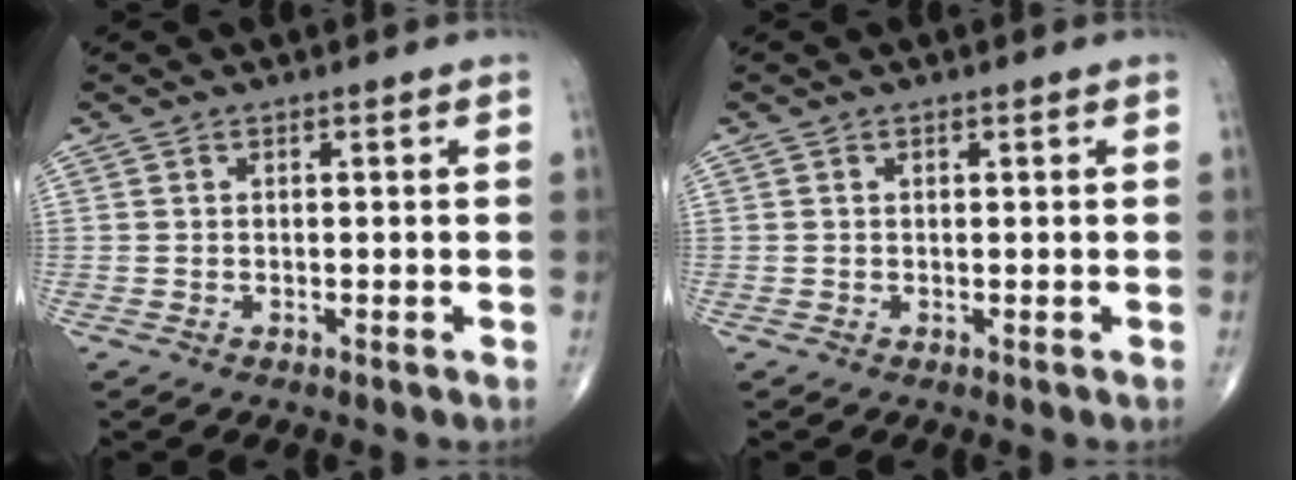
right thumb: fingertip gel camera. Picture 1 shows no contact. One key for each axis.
{"total": 0.0}